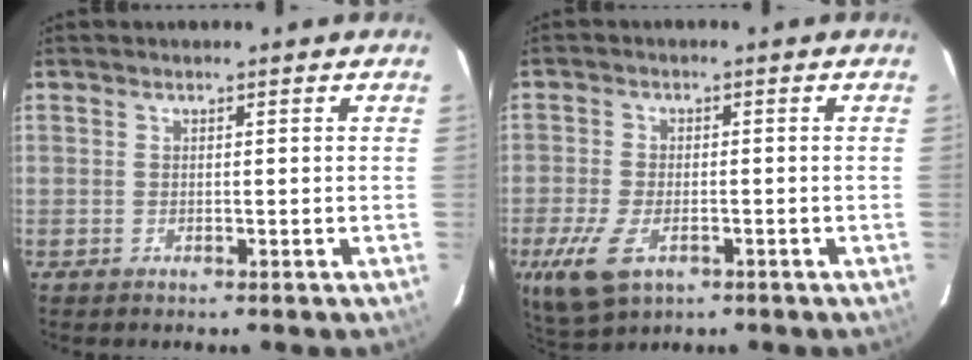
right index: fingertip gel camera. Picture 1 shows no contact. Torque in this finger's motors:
{"motor_torque": [0.88, -0.38, 0.46, 0.10]}